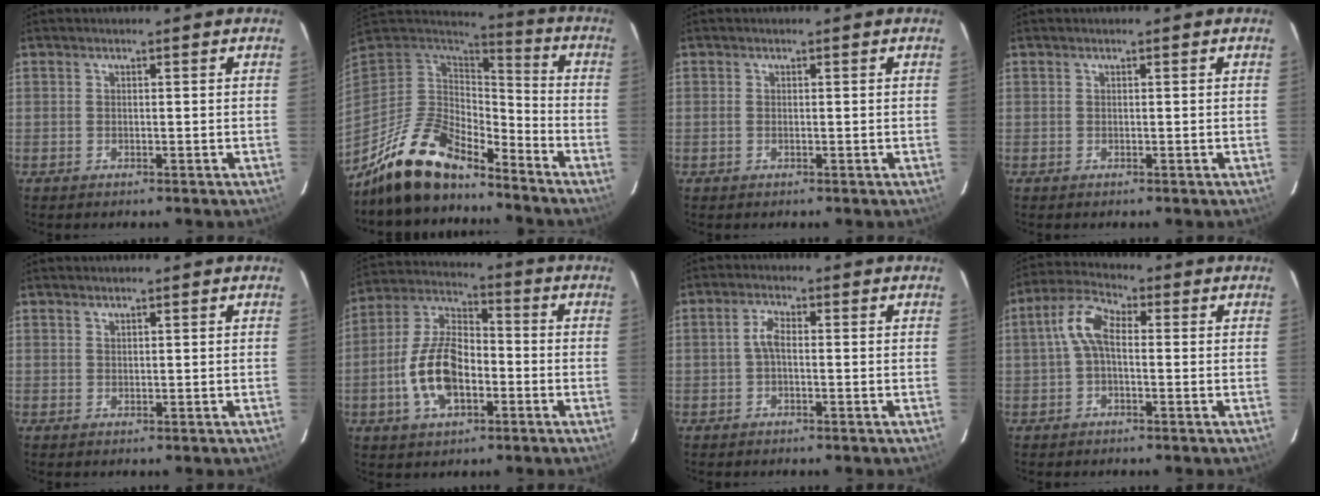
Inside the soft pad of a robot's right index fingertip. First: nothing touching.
{"total": 16.0, "force": [-12.9, 5.3, 7.9], "torque": [-0.166, -0.011, -0.237]}
{"total": 0.5, "force": [-0.1, 0.3, 0.4], "torque": [-0.010, 0.000, -0.004]}
{"total": 0.0}
{"total": 0.5, "force": [0.5, 0.1, 0.1], "torque": [-0.001, 0.001, 0.010]}
{"total": 13.3, "force": [-3.9, 7.2, 10.5], "torque": [-0.217, 0.017, -0.070]}
{"total": 2.4, "force": [-0.4, 1.1, 2.2], "torque": [-0.046, 0.008, -0.008]}
{"total": 6.1, "force": [-0.1, 3.2, 5.3], "torque": [-0.113, 0.024, -0.004]}